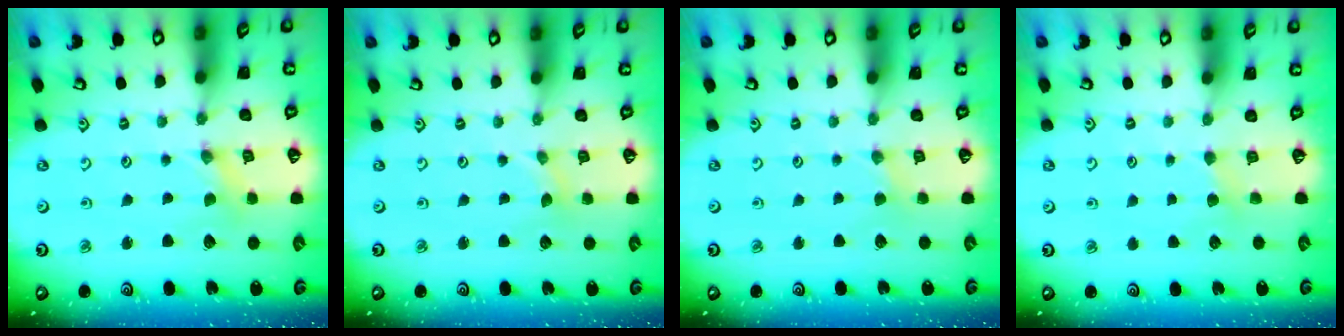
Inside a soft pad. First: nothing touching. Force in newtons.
{"total": 0.0}
{"total": 1.0, "press": 1.0, "slide": 0.3}
{"total": 2.3, "press": 2.2, "slide": 0.4}